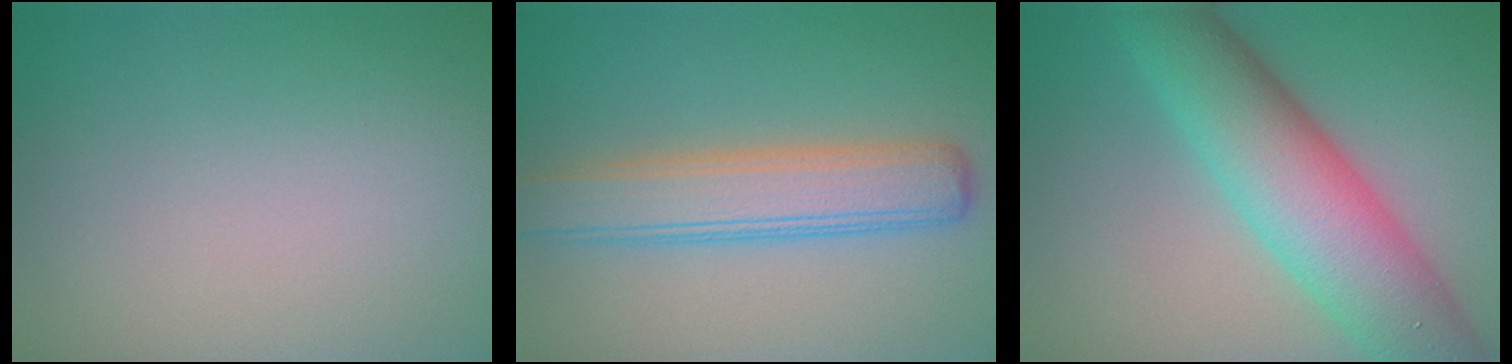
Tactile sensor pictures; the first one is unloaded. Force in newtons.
{"total": 5.4, "press": 5.4, "slide": 0.1}
{"total": 9.4, "press": 9.4, "slide": 0.1}